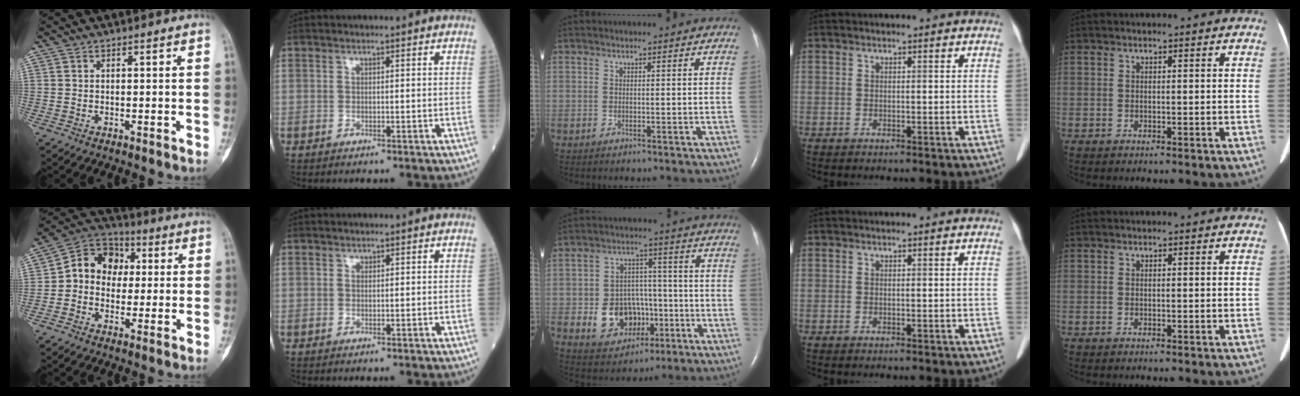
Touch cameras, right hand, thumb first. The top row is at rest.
{"thumb": {"total": 10.7, "force": [0.7, 8.9, 5.9], "torque": [-0.061, 0.028, -0.005]}, "middle": {"total": 9.6, "force": [-2.5, 7.6, 5.4], "torque": [-0.097, 0.020, -0.027]}}